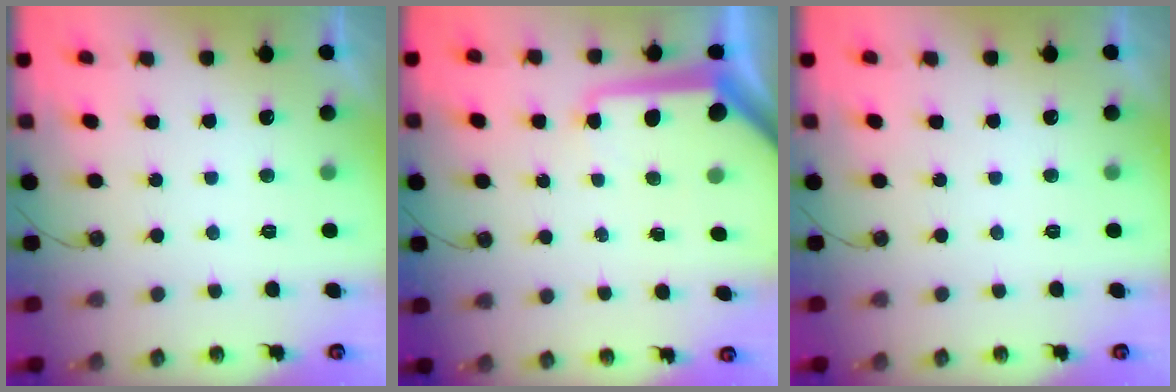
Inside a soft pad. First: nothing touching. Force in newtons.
{"total": 10.4, "press": 10.4, "slide": 1.1}
{"total": 0.0}